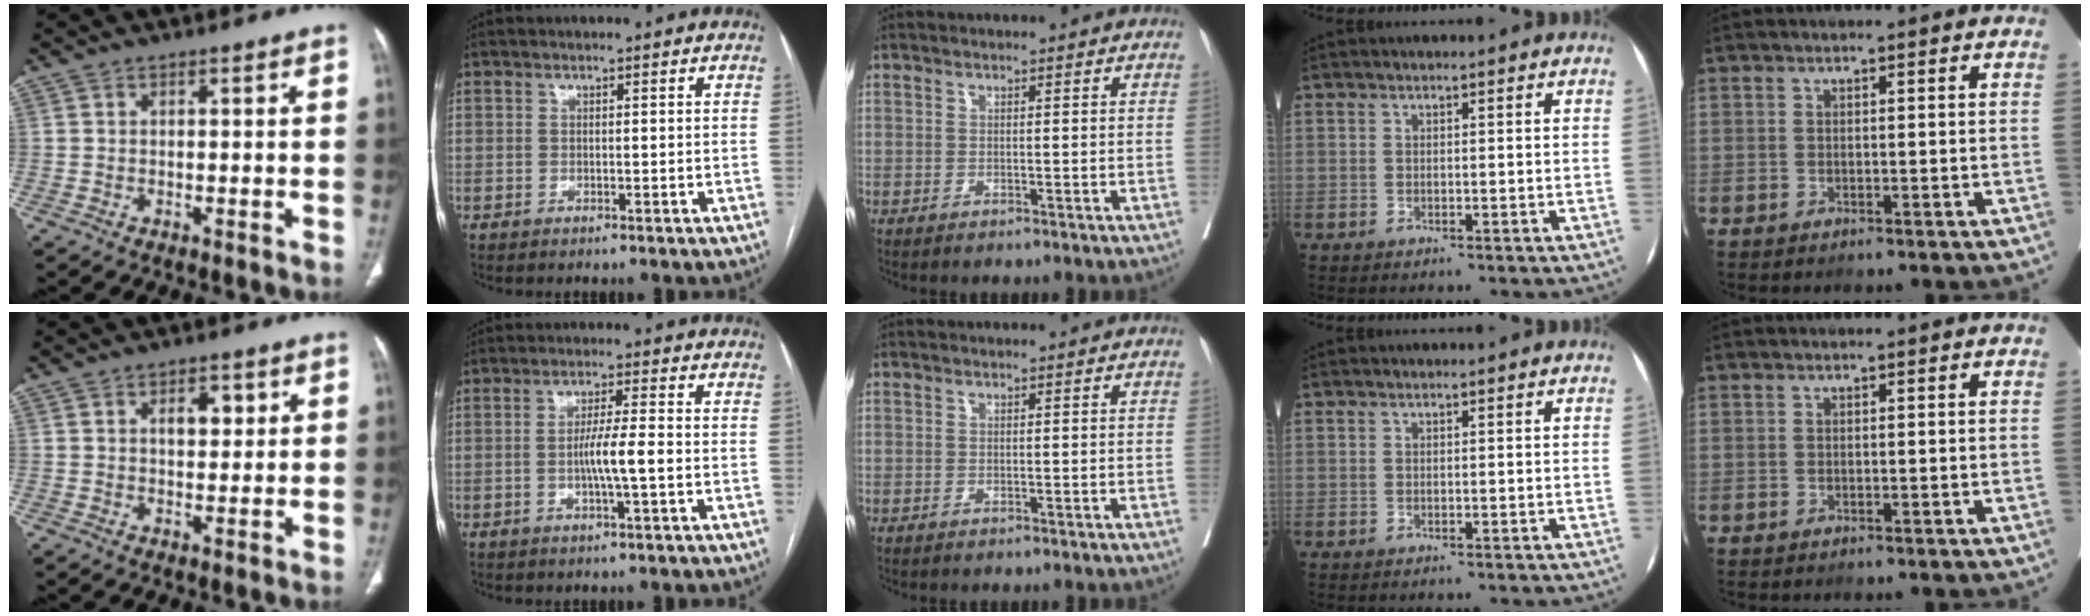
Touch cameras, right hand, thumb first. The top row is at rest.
{"thumb": {"total": 4.4, "force": [1.5, 2.6, 3.3], "torque": [-0.031, -0.005, 0.021]}, "index": {"total": 5.2, "force": [-1.1, -0.1, 5.1], "torque": [-0.096, -0.001, -0.021]}}